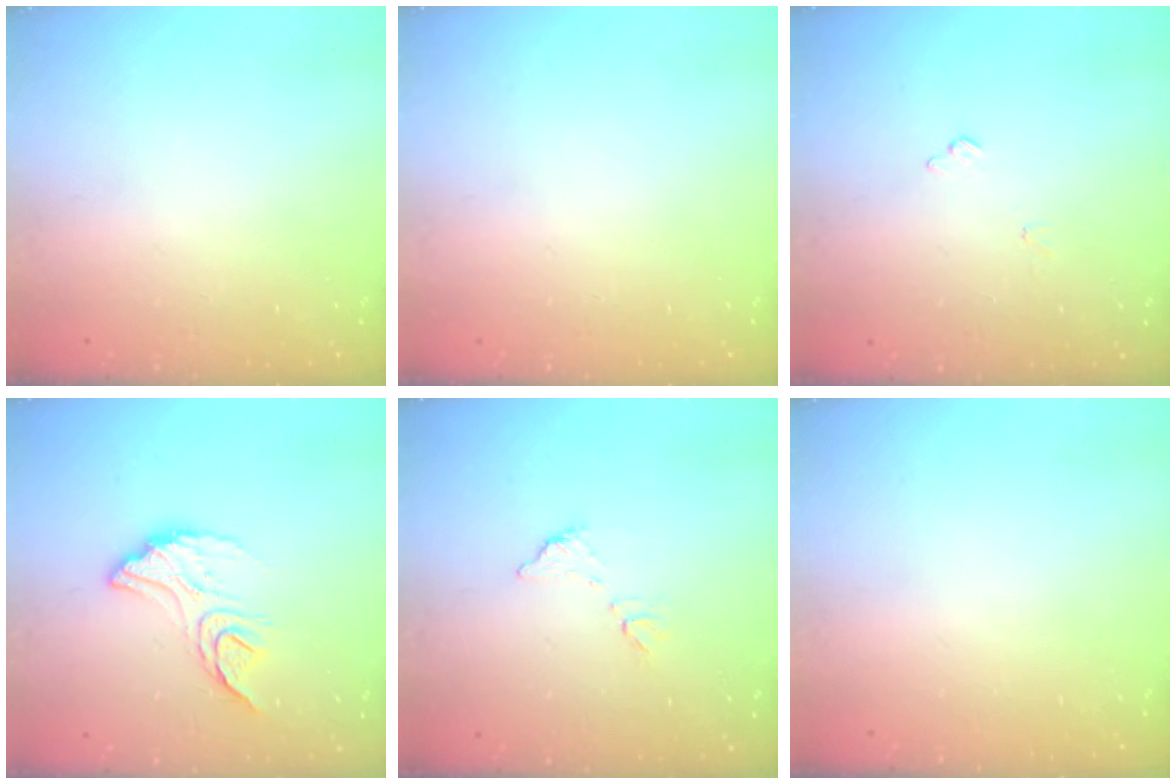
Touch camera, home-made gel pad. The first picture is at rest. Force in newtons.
{"total": 0.0}
{"total": 5.5, "press": 5.5, "slide": 0.5}
{"total": 12.4, "press": 12.4, "slide": 0.7}
{"total": 6.5, "press": 6.5, "slide": 0.2}
{"total": 0.0}